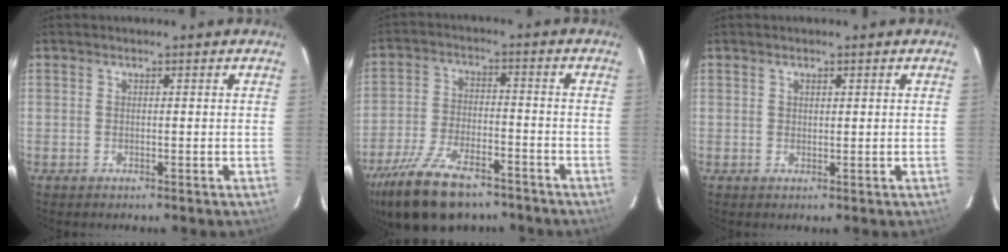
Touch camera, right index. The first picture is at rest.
{"total": 18.6, "force": [-13.6, 7.8, 10.1], "torque": [-0.222, -0.030, -0.229]}
{"total": 0.8, "force": [0.5, 0.5, 0.3], "torque": [-0.004, 0.002, 0.010]}